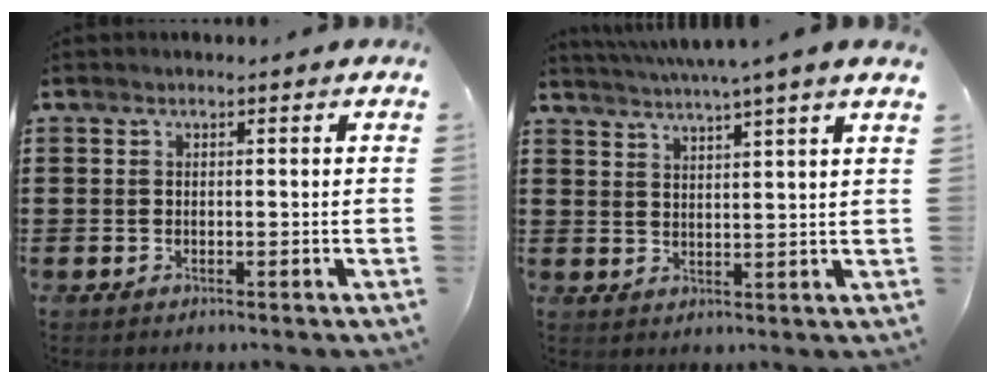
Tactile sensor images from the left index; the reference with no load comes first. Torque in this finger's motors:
{"motor_torque": [0.96, -1.18, 0.81, 0.19]}